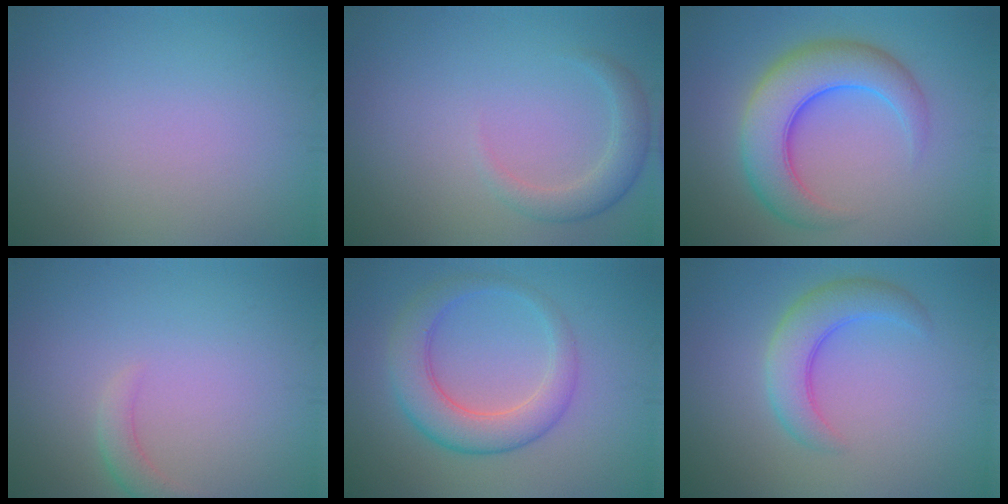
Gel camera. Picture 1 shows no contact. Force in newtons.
{"total": 2.3, "press": 2.3, "slide": 0.2}
{"total": 7.5, "press": 7.5, "slide": 0.1}
{"total": 1.6, "press": 1.6, "slide": 0.3}
{"total": 4.3, "press": 4.3, "slide": 0.4}
{"total": 4.2, "press": 4.2, "slide": 0.1}